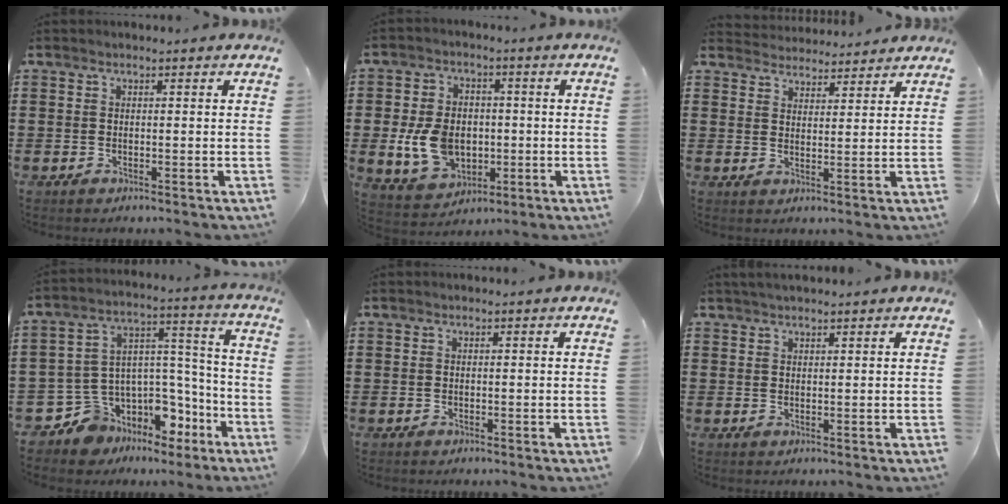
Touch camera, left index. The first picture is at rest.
{"total": 9.6, "force": [-0.8, 7.3, 6.2], "torque": [-0.143, 0.010, -0.014]}
{"total": 3.5, "force": [3.5, 0.3, -0.3], "torque": [-0.006, -0.014, 0.065]}
{"total": 8.9, "force": [-6.5, 5.9, 1.5], "torque": [-0.044, 0.002, -0.112]}
{"total": 0.0}
{"total": 1.5, "force": [1.4, 0.1, 0.5], "torque": [-0.011, 0.002, 0.027]}